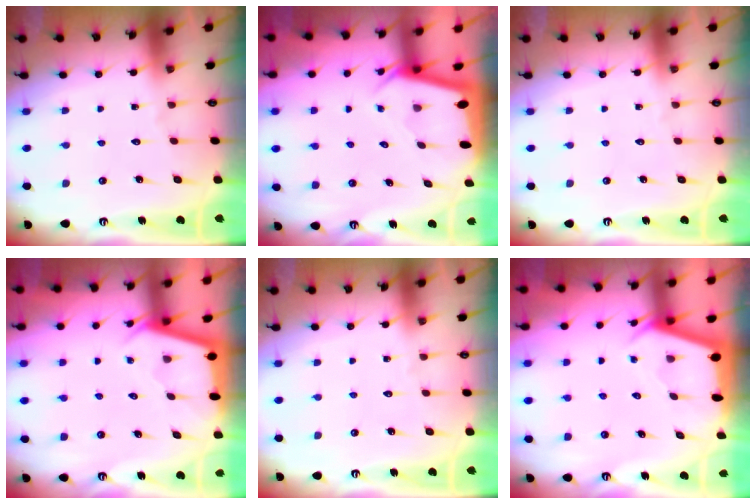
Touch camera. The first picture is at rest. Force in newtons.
{"total": 2.4, "press": 2.4, "slide": 0.1}
{"total": 0.0}
{"total": 2.4, "press": 2.4, "slide": 0.2}
{"total": 0.0}
{"total": 2.4, "press": 2.4, "slide": 0.3}